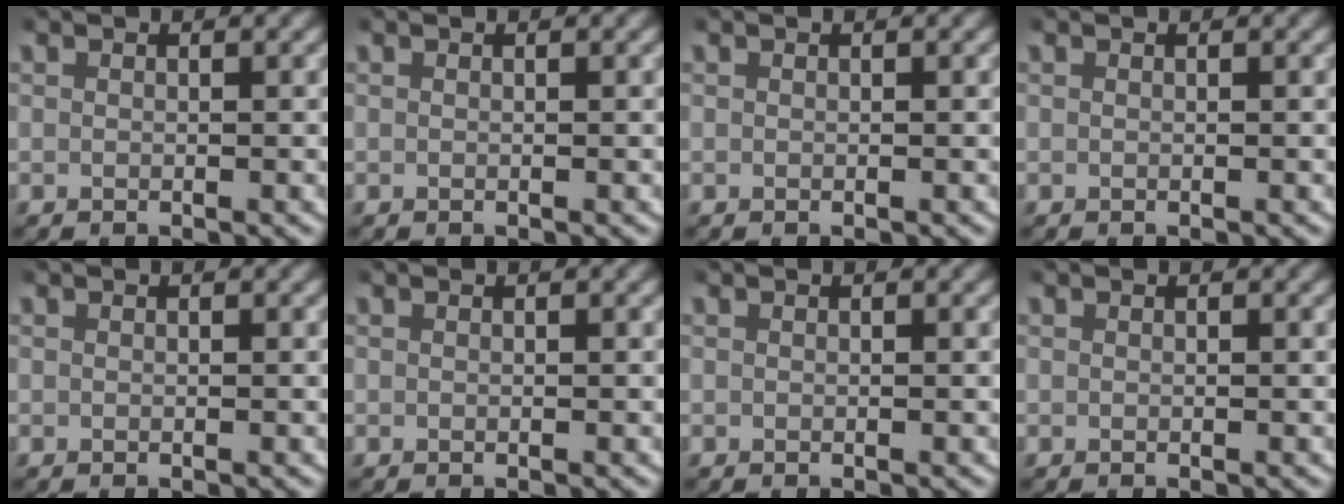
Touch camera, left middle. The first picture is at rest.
{"total": 0.0}
{"total": 0.0}
{"total": 0.0}
{"total": 0.0}
{"total": 0.0}
{"total": 0.0}
{"total": 0.0}